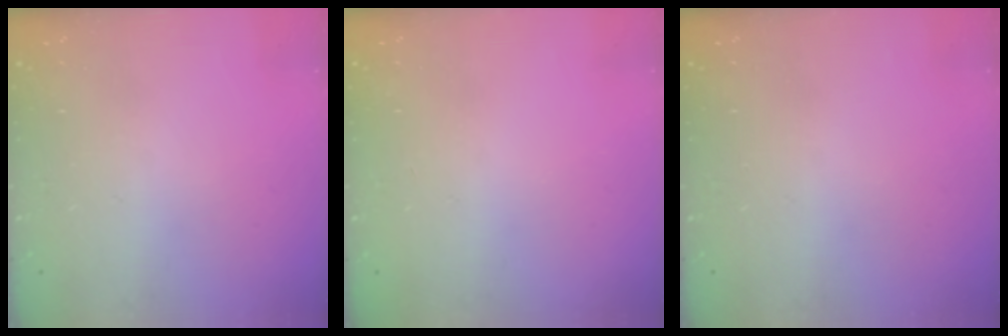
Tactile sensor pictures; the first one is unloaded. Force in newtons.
{"total": 0.0}
{"total": 0.0}